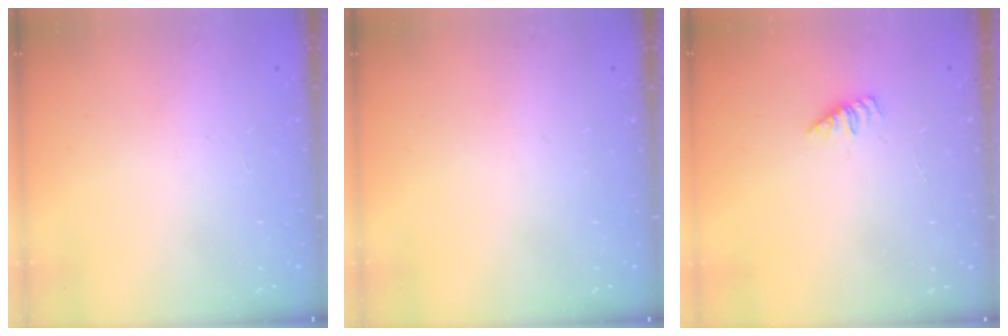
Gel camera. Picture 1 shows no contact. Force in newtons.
{"total": 0.0}
{"total": 1.4, "press": 1.3, "slide": 0.3}